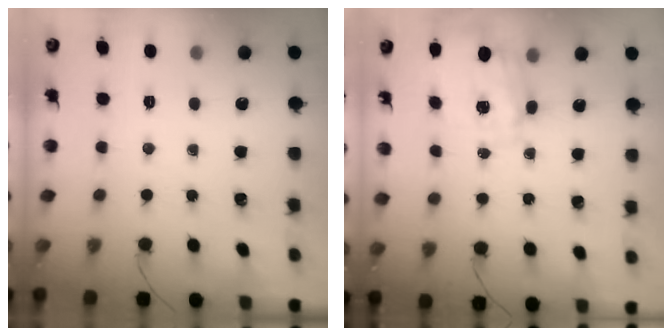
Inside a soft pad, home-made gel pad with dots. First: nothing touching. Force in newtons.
{"total": 2.6, "press": 2.4, "slide": 1.0}